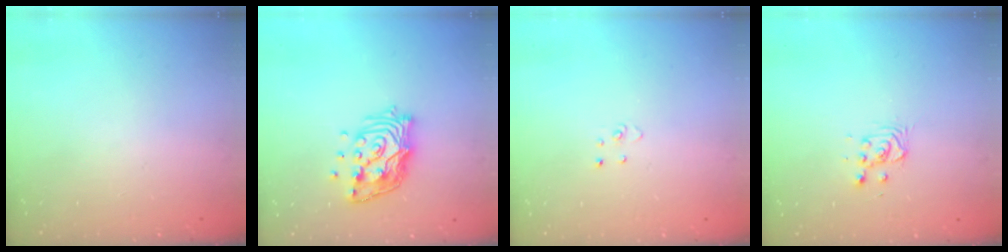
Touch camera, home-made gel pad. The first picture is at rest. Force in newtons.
{"total": 14.3, "press": 14.1, "slide": 2.7}
{"total": 2.9, "press": 2.9, "slide": 0.2}
{"total": 3.6, "press": 3.6, "slide": 0.1}